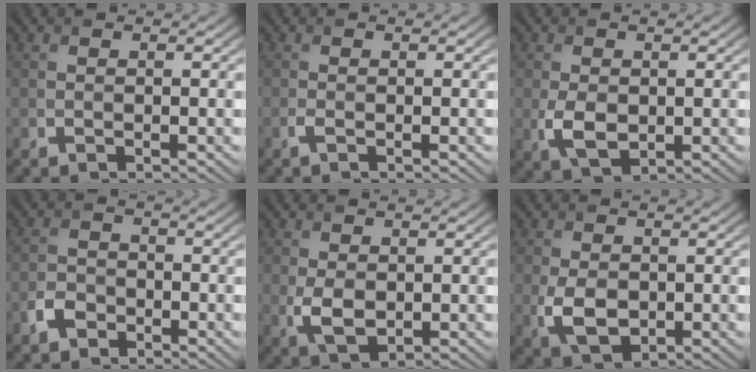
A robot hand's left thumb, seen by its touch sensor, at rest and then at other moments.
{"total": 0.8, "force": [-0.4, 0.1, 0.6], "torque": [-0.016, -0.001, -0.009]}
{"total": 3.8, "force": [-0.4, 2.5, 2.8], "torque": [-0.069, -0.010, -0.001]}
{"total": 2.9, "force": [-1.8, 1.9, 1.1], "torque": [-0.025, 0.000, -0.046]}
{"total": 3.4, "force": [0.0, 2.1, 2.6], "torque": [-0.062, -0.007, 0.007]}
{"total": 4.6, "force": [-0.6, 3.1, 3.3], "torque": [-0.079, -0.014, -0.006]}